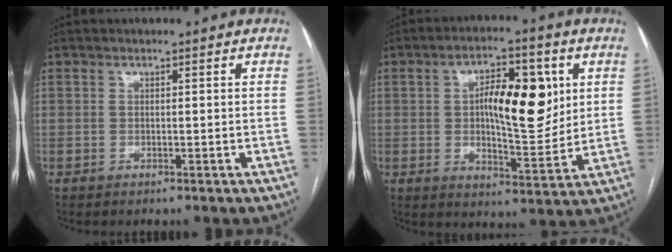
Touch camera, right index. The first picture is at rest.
{"total": 12.6, "force": [2.7, 4.4, 11.5], "torque": [-0.182, 0.014, 0.045]}